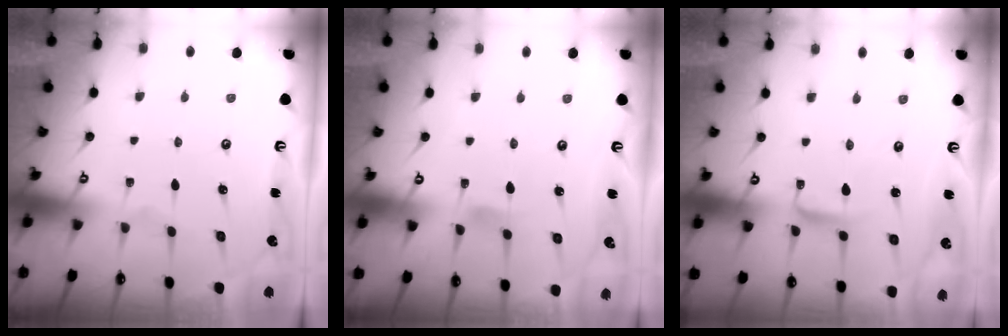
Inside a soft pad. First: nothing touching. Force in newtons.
{"total": 5.4, "press": 5.3, "slide": 0.7}
{"total": 2.9, "press": 2.9, "slide": 0.2}